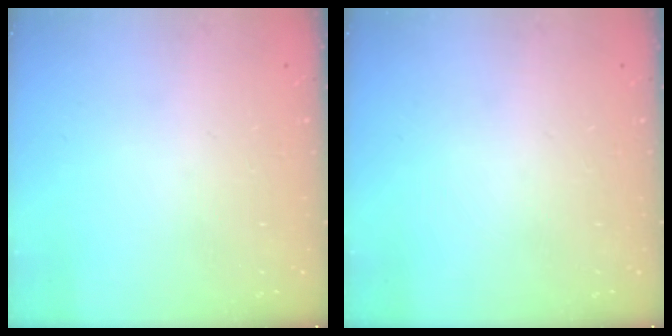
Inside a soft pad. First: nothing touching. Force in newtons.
{"total": 0.0}